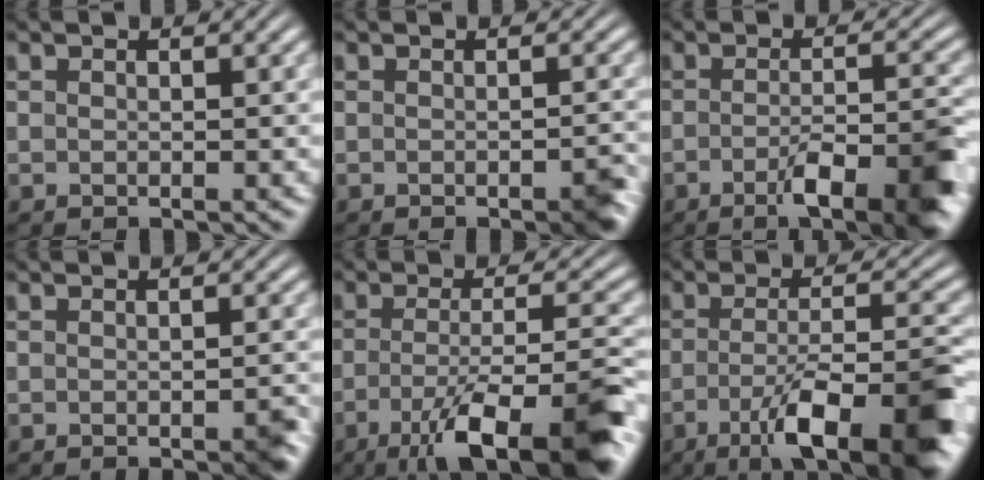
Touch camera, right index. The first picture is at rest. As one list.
[{"total": 1.9, "force": [-1.2, 0.3, 1.4], "torque": [-0.018, 0.000, -0.021]}, {"total": 7.7, "force": [-3.4, 1.6, 6.7], "torque": [-0.090, -0.011, -0.054]}, {"total": 1.6, "force": [-1.0, 0.3, 1.2], "torque": [-0.014, 0.001, -0.018]}, {"total": 11.1, "force": [-5.9, 2.9, 8.9], "torque": [-0.134, -0.029, -0.074]}, {"total": 11.6, "force": [-5.1, 3.0, 9.9], "torque": [-0.141, -0.023, -0.067]}]